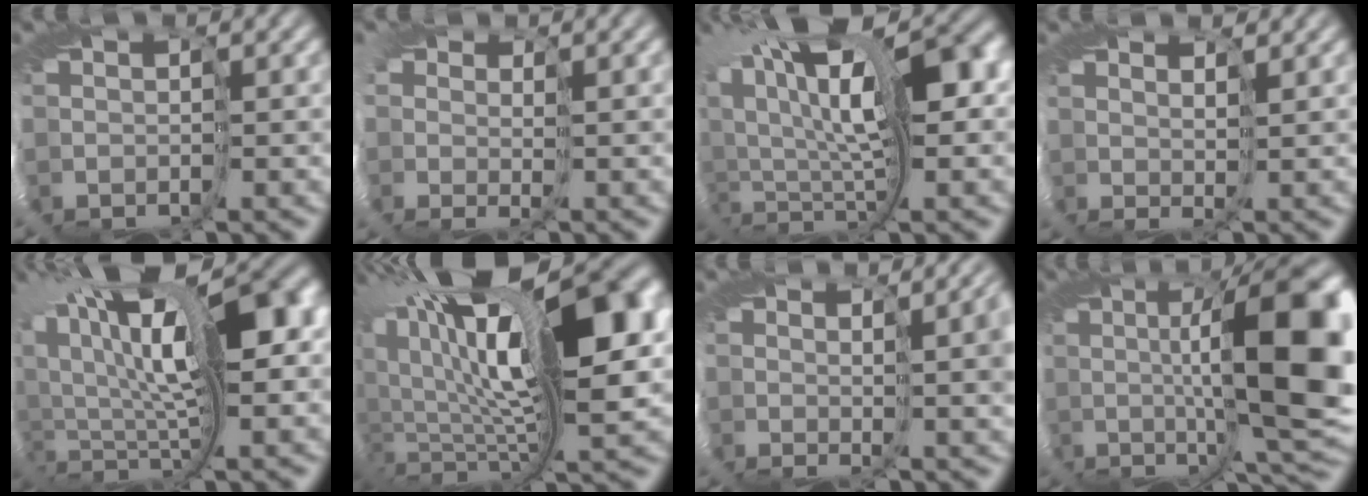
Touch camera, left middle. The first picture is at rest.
{"total": 3.5, "force": [0.4, 2.6, 2.4], "torque": [-0.034, 0.003, 0.000]}
{"total": 13.0, "force": [4.9, 5.6, 10.7], "torque": [-0.206, 0.008, 0.086]}
{"total": 2.6, "force": [2.2, 0.4, 1.3], "torque": [-0.015, 0.016, 0.022]}
{"total": 15.4, "force": [5.5, 6.7, 12.7], "torque": [-0.224, 0.010, 0.104]}
{"total": 16.3, "force": [4.4, 6.5, 14.3], "torque": [-0.242, -0.006, 0.092]}
{"total": 5.2, "force": [1.5, 1.2, 4.8], "torque": [-0.057, 0.010, 0.021]}
{"total": 13.6, "force": [2.0, 3.5, 13.0], "torque": [-0.211, 0.009, 0.035]}